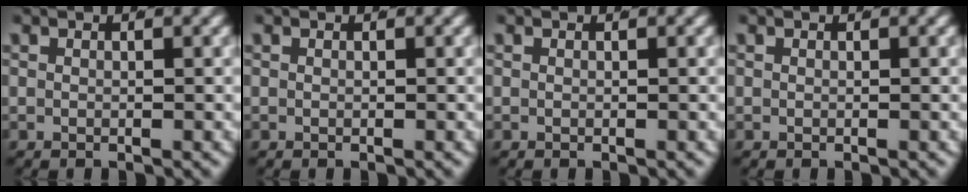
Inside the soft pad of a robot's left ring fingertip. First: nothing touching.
{"total": 0.0}
{"total": 0.0}
{"total": 0.0}